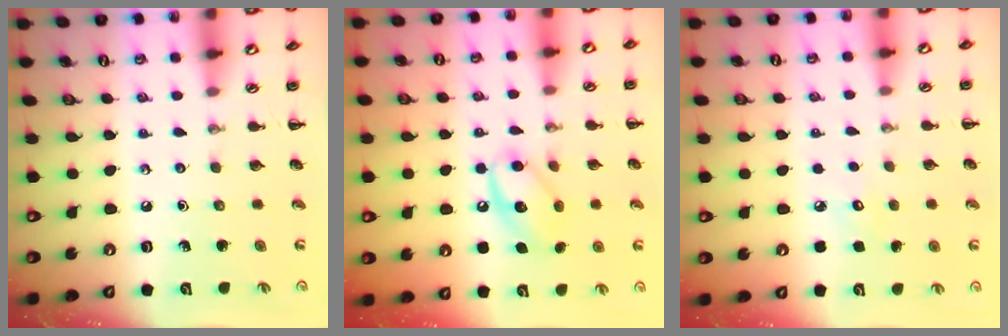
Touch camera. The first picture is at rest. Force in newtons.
{"total": 11.9, "press": 11.8, "slide": 1.5}
{"total": 3.7, "press": 3.5, "slide": 0.9}